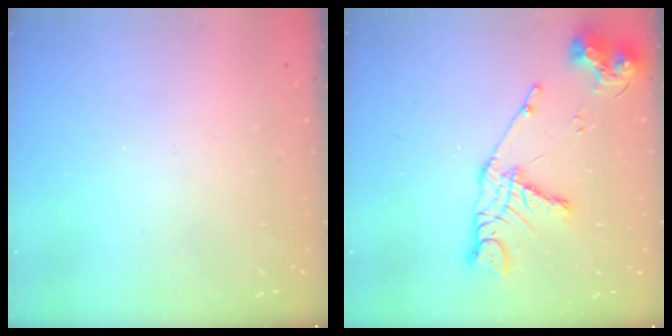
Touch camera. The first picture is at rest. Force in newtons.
{"total": 14.2, "press": 14.2, "slide": 1.3}